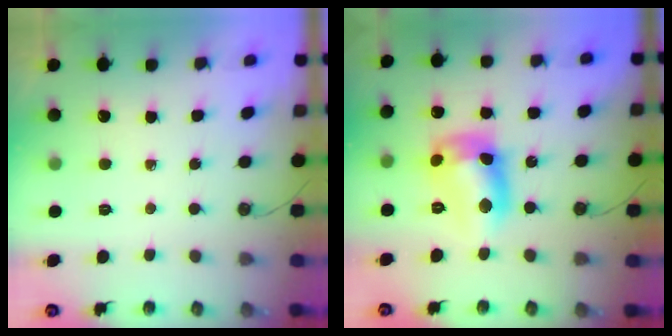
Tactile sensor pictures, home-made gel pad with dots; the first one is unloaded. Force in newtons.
{"total": 13.6, "press": 13.6, "slide": 0.9}